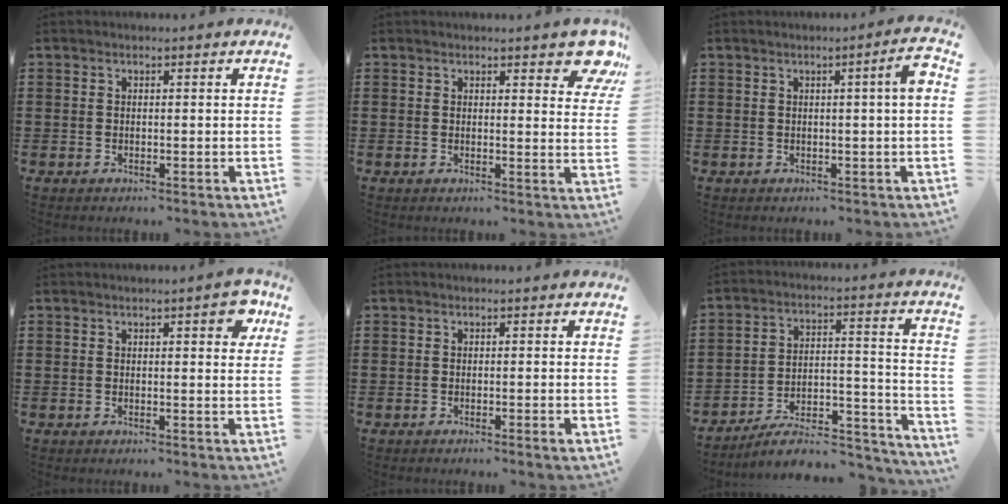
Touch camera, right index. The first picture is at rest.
{"total": 4.3, "force": [3.4, 1.4, 2.3], "torque": [-0.024, -0.010, 0.056]}
{"total": 3.4, "force": [0.5, -0.2, 3.4], "torque": [-0.052, -0.005, 0.004]}
{"total": 3.4, "force": [1.6, 0.9, 2.9], "torque": [-0.038, -0.002, 0.020]}
{"total": 0.6, "force": [-0.4, -0.1, 0.5], "torque": [-0.010, -0.003, -0.007]}
{"total": 7.6, "force": [-6.6, 1.9, 3.4], "torque": [-0.052, 0.009, -0.125]}